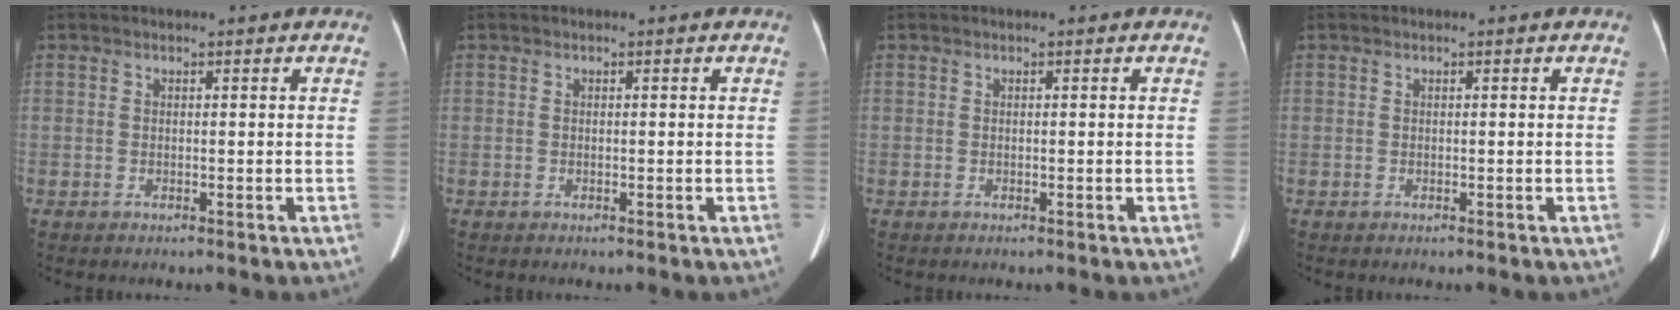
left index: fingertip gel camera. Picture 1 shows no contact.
{"total": 0.0}
{"total": 0.0}
{"total": 0.0}